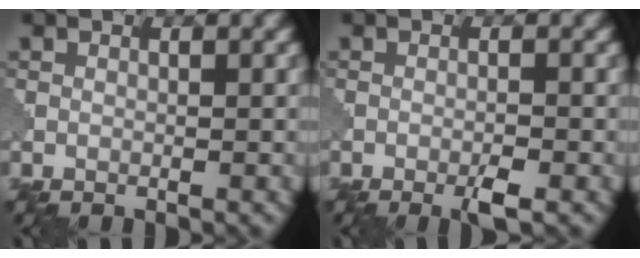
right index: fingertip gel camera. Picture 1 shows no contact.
{"total": 1.9, "force": [-1.1, 0.2, 1.6], "torque": [-0.026, 0.001, -0.021]}